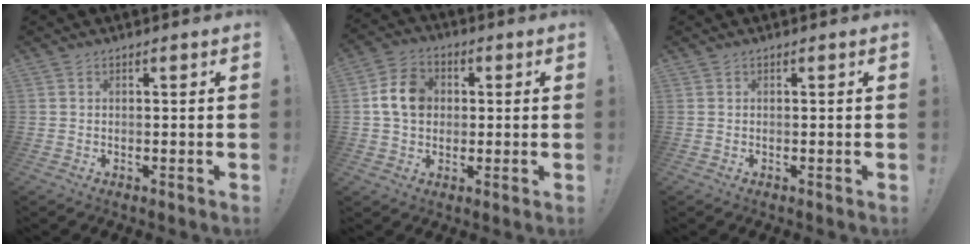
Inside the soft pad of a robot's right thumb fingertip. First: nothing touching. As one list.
[{"total": 10.3, "force": [1.5, 8.1, 6.1], "torque": [-0.093, 0.012, 0.032]}, {"total": 0.0}]